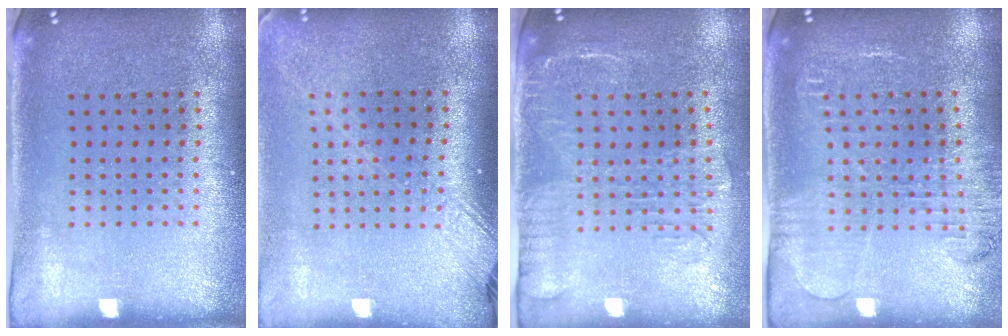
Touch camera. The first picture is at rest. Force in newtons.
{"total": 2.0, "press": 1.5, "slide": 1.3}
{"total": 1.9, "press": 1.6, "slide": 1.1}
{"total": 1.8, "press": 1.8, "slide": 0.4}